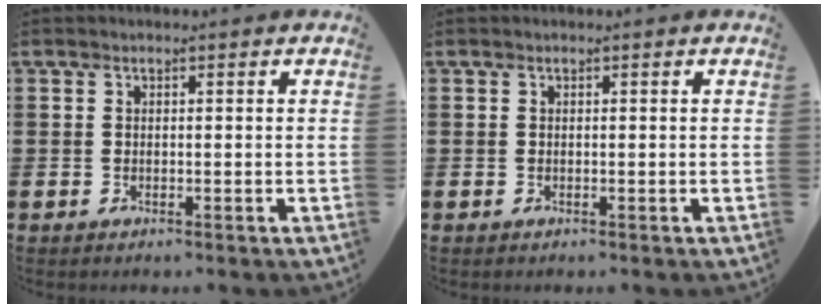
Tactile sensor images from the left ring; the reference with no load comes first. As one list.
[{"total": 0.0}]